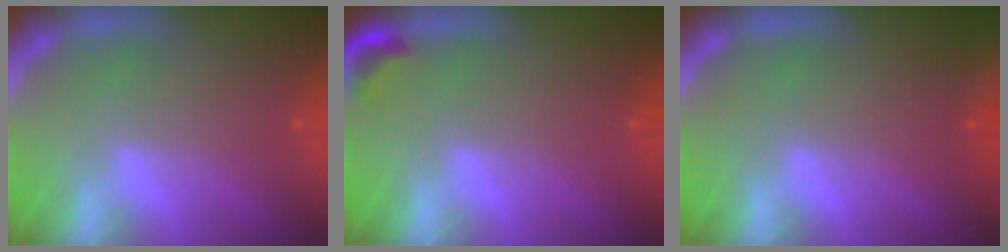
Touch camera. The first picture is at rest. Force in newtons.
{"total": 1.4}
{"total": 10.0}